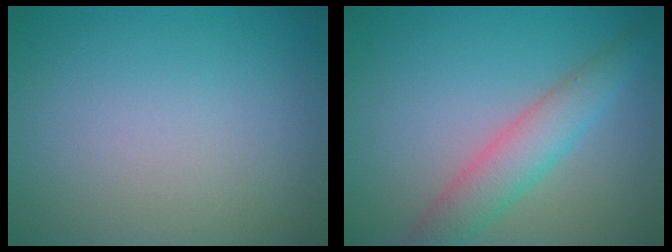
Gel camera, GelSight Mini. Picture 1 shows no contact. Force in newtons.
{"total": 4.1, "press": 4.1, "slide": 0.1}